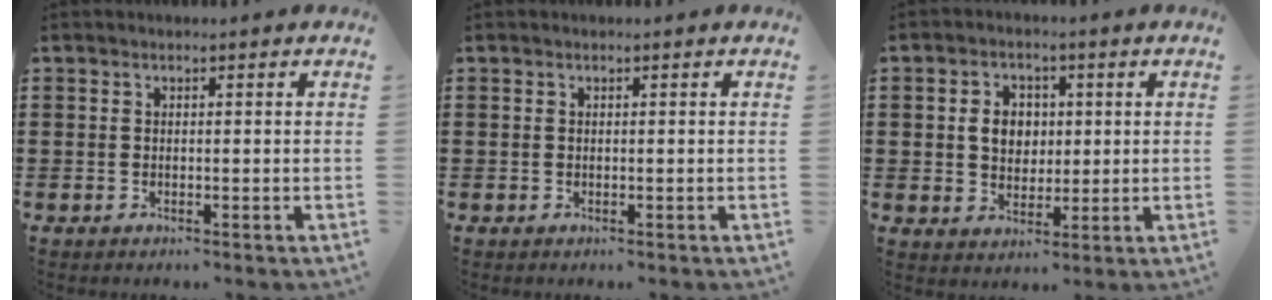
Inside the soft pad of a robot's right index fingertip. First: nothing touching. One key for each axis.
{"total": 0.0}
{"total": 4.9, "fx": 0.6, "fy": 3.9, "fz": 2.9, "tx": -0.062, "ty": 0.012, "tz": 0.004}